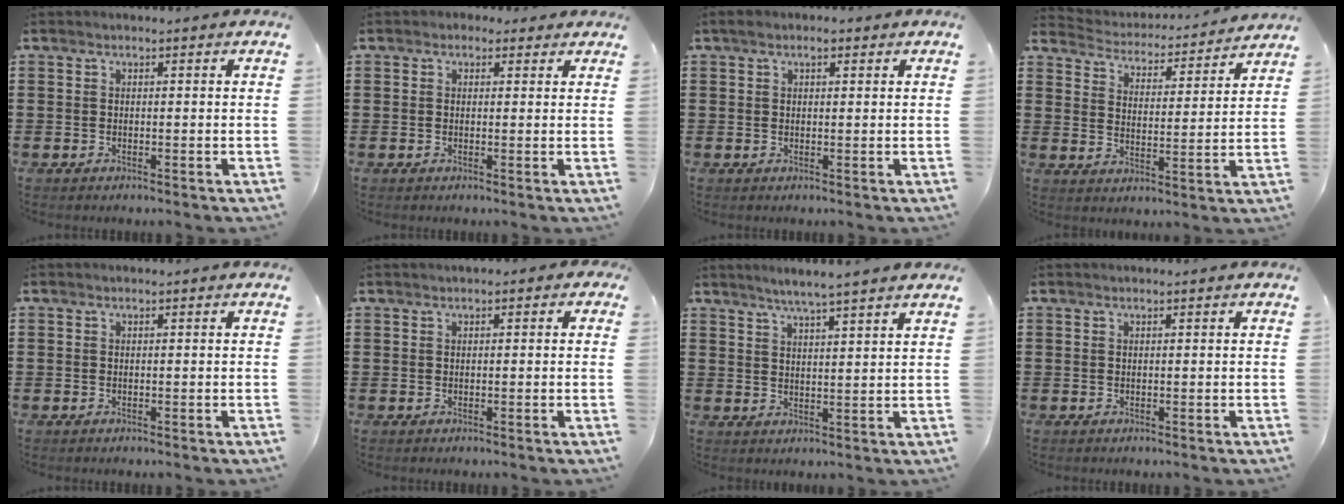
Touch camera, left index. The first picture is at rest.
{"total": 1.3, "force": [0.6, 1.1, 0.2], "torque": [-0.008, 0.008, 0.010]}
{"total": 1.6, "force": [0.7, 0.8, 1.3], "torque": [-0.026, 0.005, 0.011]}
{"total": 3.1, "force": [3.1, 0.4, -0.2], "torque": [-0.020, -0.031, 0.045]}
{"total": 0.0}
{"total": 0.6, "force": [0.0, 0.5, 0.3], "torque": [-0.008, 0.005, -0.001]}
{"total": 3.8, "force": [3.4, -0.7, 1.5], "torque": [-0.041, -0.013, 0.059]}
{"total": 0.0}